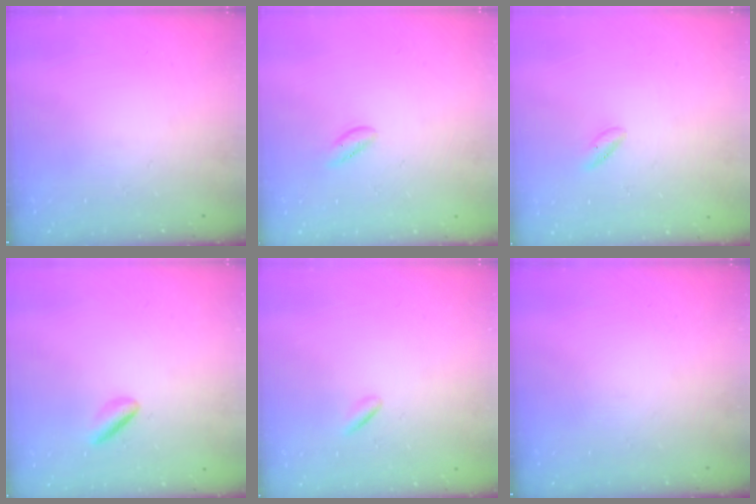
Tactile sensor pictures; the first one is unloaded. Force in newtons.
{"total": 0.6, "press": 0.5, "slide": 0.4}
{"total": 2.0, "press": 1.6, "slide": 1.2}
{"total": 2.5, "press": 2.5, "slide": 0.6}
{"total": 0.5, "press": 0.4, "slide": 0.4}
{"total": 0.0}